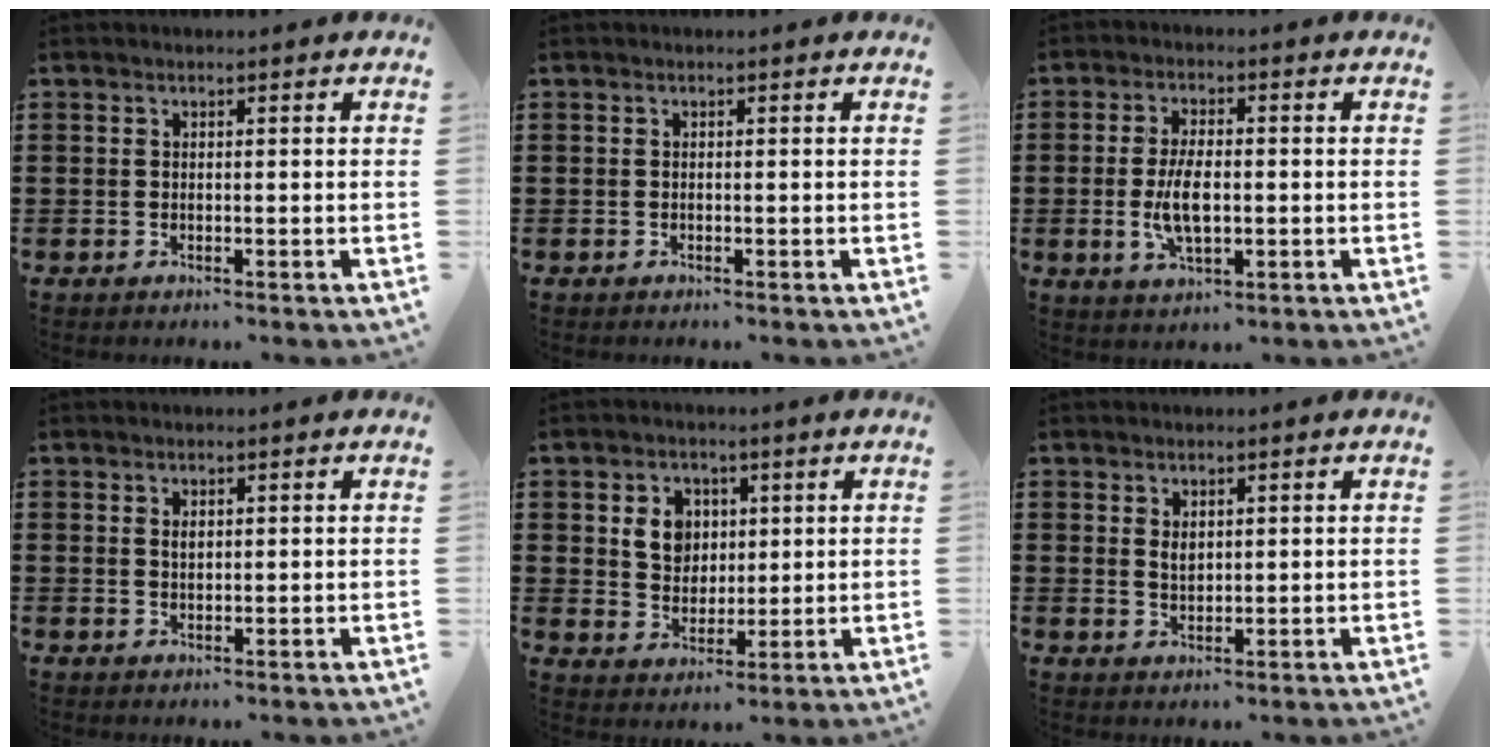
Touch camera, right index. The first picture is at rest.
{"total": 0.0}
{"total": 6.3, "force": [-0.7, 2.8, 5.6], "torque": [-0.127, -0.006, -0.019]}
{"total": 1.1, "force": [0.4, 0.6, 0.7], "torque": [-0.016, 0.004, 0.008]}
{"total": 5.7, "force": [1.6, 4.9, 2.3], "torque": [-0.059, 0.015, 0.025]}
{"total": 1.9, "force": [1.0, 1.2, 1.2], "torque": [-0.018, 0.001, 0.016]}